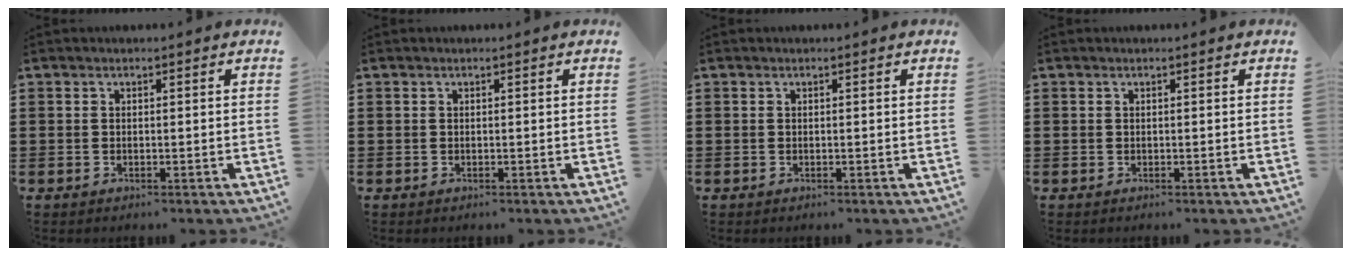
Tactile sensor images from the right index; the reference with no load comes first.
{"total": 0.0}
{"total": 0.0}
{"total": 0.0}